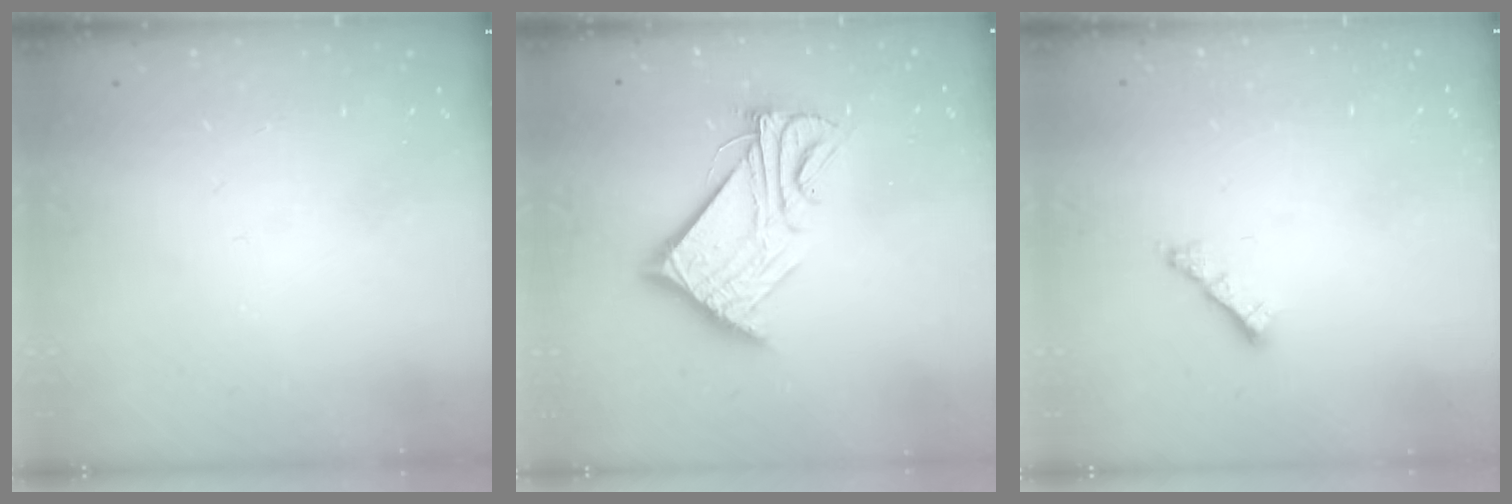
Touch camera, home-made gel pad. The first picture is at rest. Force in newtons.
{"total": 13.1, "press": 13.1, "slide": 0.7}
{"total": 2.1, "press": 2.0, "slide": 0.5}